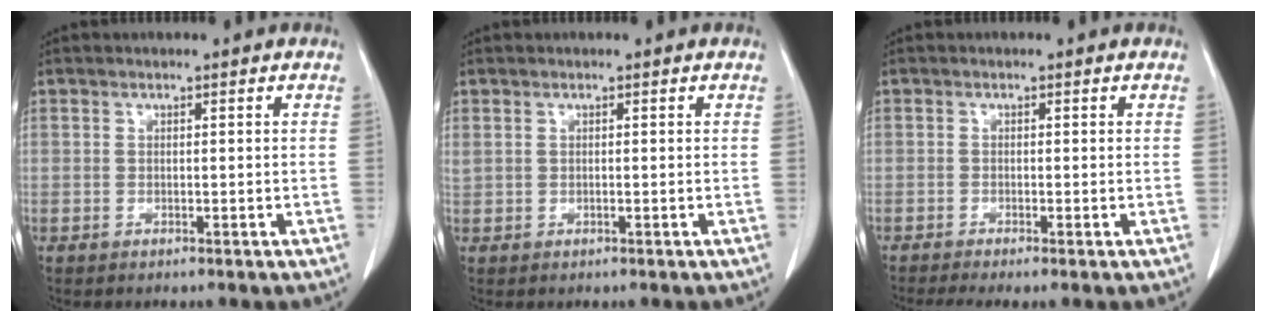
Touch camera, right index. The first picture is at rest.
{"total": 0.9, "force": [0.3, 0.5, 0.8], "torque": [-0.031, 0.009, 0.016]}
{"total": 3.2, "force": [-2.3, 0.2, 2.2], "torque": [-0.037, -0.009, -0.040]}